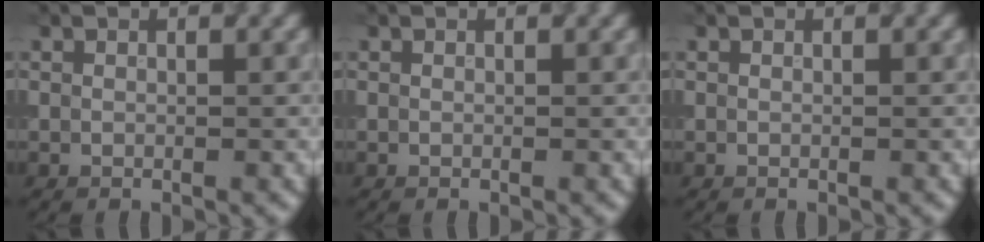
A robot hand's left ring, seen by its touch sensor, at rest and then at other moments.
{"total": 0.0}
{"total": 0.0}